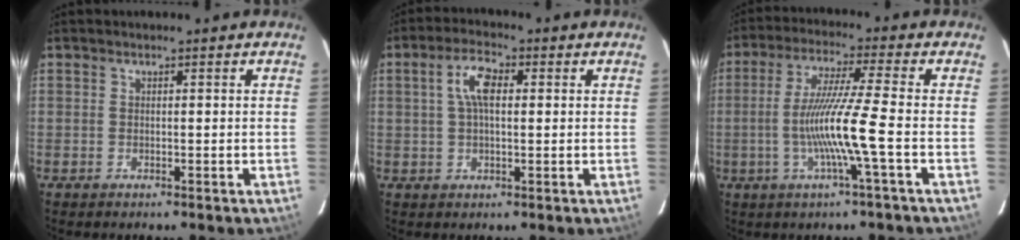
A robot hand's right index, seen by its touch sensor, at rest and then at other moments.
{"total": 5.8, "force": [1.2, 2.4, 5.1], "torque": [-0.095, 0.014, 0.024]}
{"total": 11.1, "force": [-2.9, -1.9, 10.5], "torque": [-0.200, -0.008, -0.050]}